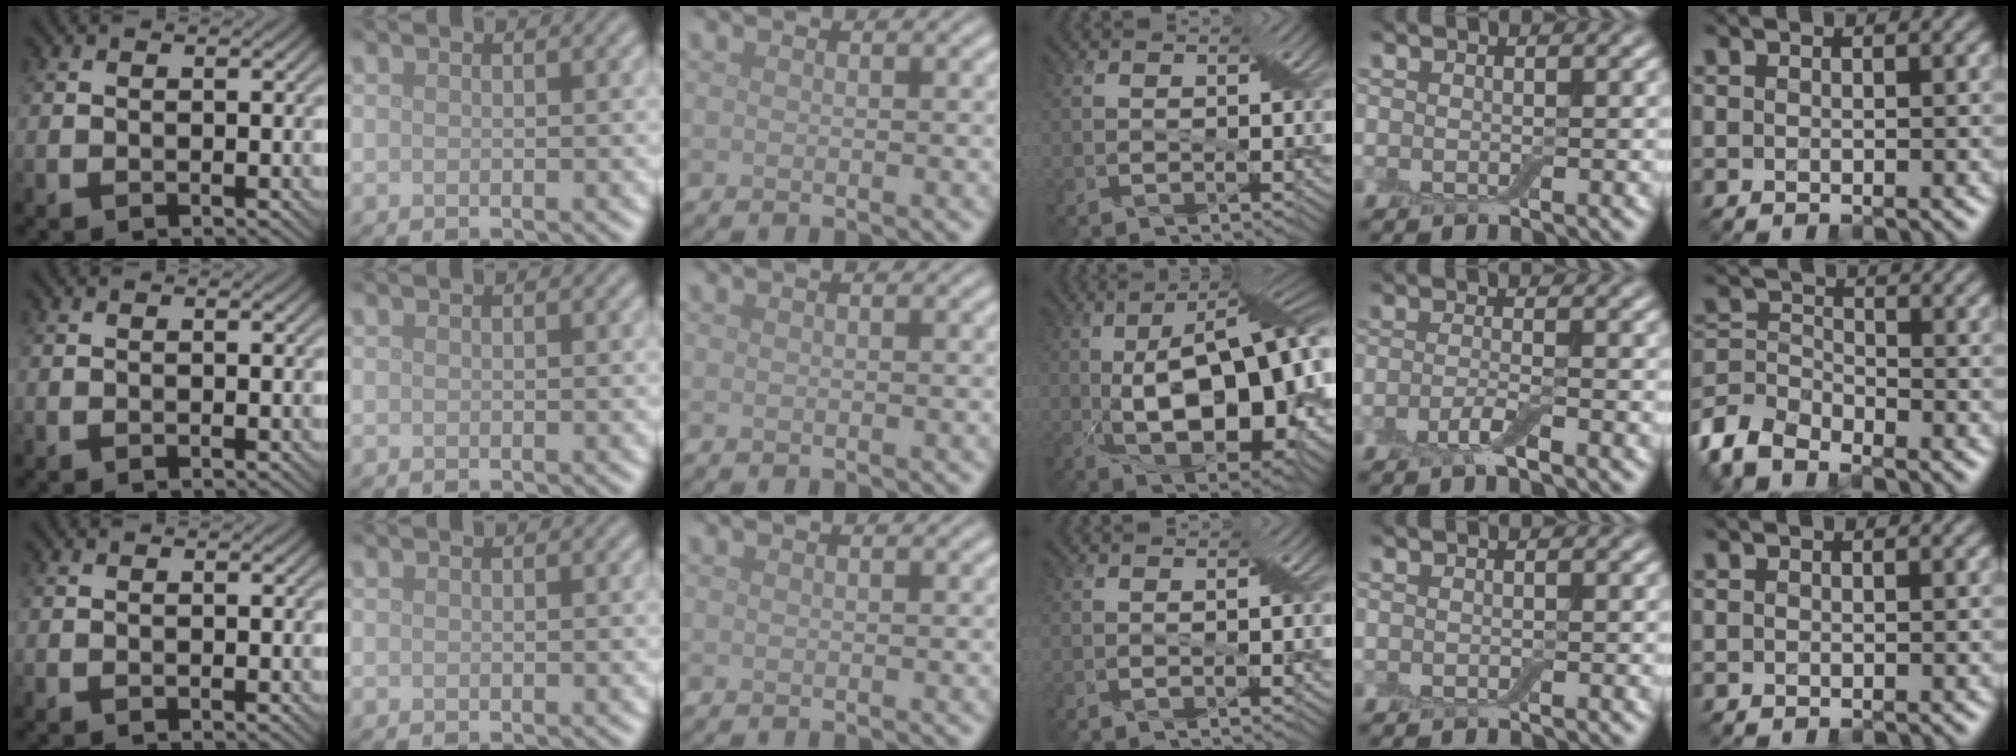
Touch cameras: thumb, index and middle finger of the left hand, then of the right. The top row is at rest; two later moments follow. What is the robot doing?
{"motion": "pour", "object": "bowl"}